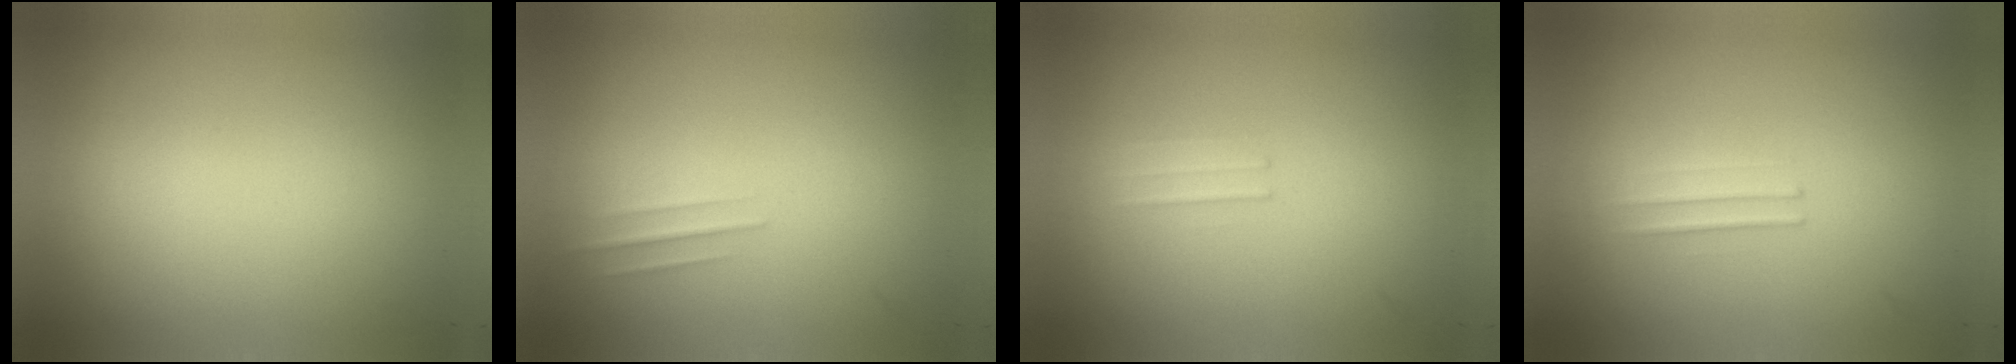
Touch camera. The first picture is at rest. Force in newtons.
{"total": 1.1}
{"total": 1.1}
{"total": 1.3}